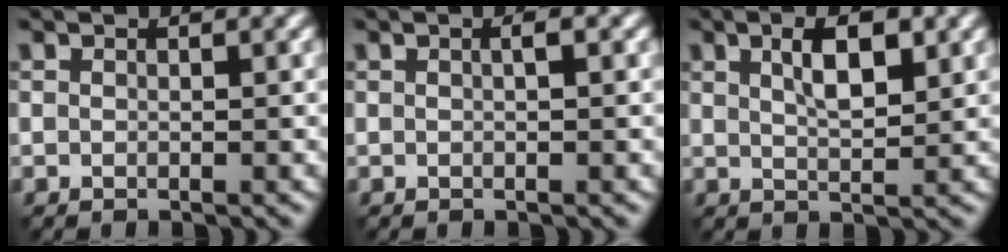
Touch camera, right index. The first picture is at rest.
{"total": 1.2, "force": [0.0, 0.5, 1.0], "torque": [-0.002, 0.008, -0.008]}
{"total": 2.9, "force": [1.1, 0.6, 2.6], "torque": [-0.050, 0.011, 0.030]}